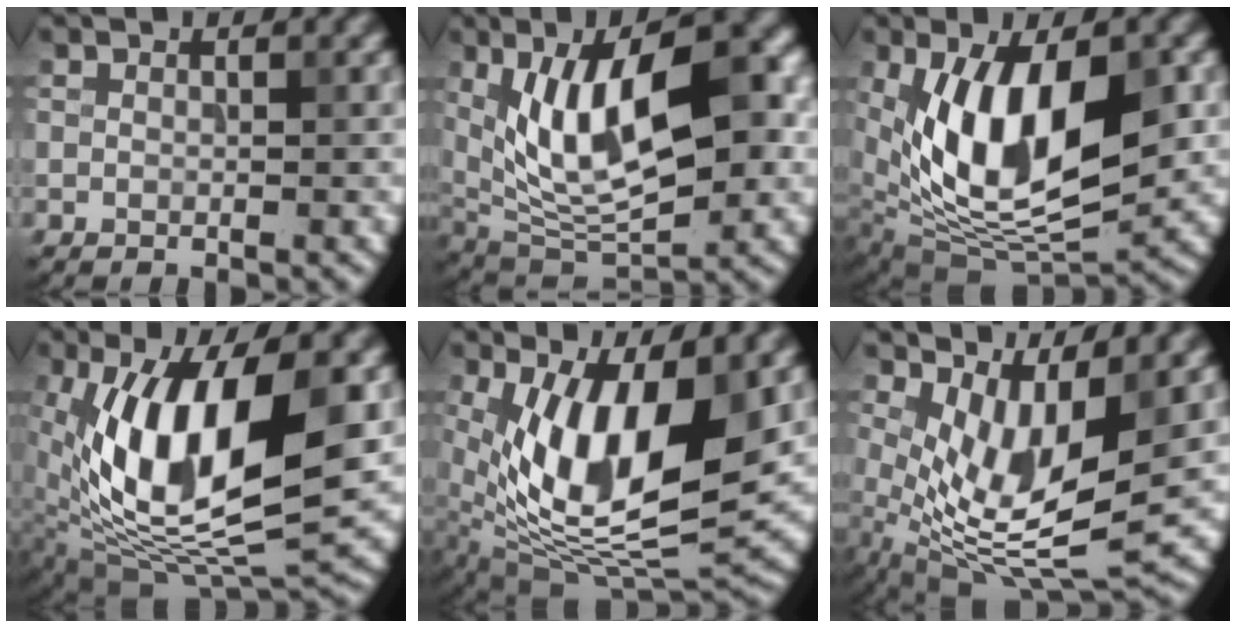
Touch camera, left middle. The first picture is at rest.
{"total": 11.9, "force": [2.1, 5.1, 10.6], "torque": [-0.169, 0.006, 0.032]}
{"total": 12.6, "force": [1.3, 6.1, 11.0], "torque": [-0.186, -0.009, 0.019]}
{"total": 13.9, "force": [1.3, 6.0, 12.4], "torque": [-0.219, 0.000, 0.017]}
{"total": 12.9, "force": [1.4, 5.4, 11.6], "torque": [-0.205, -0.016, 0.023]}
{"total": 8.0, "force": [1.3, 3.0, 7.3], "torque": [-0.148, -0.020, 0.028]}